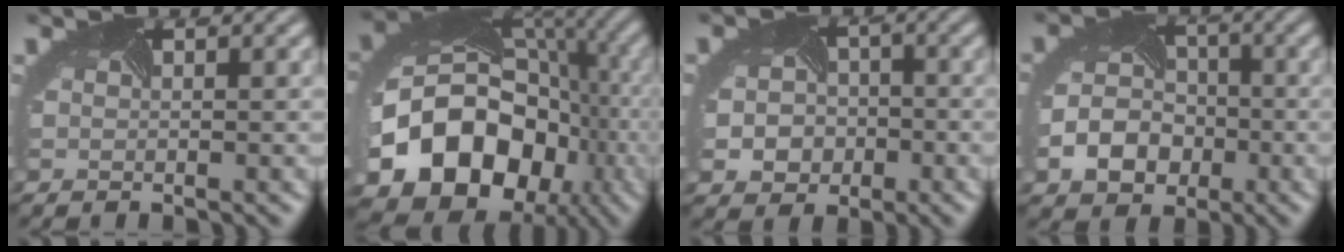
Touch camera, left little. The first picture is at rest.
{"total": 16.2, "force": [-4.9, 13.1, 8.1], "torque": [-0.159, -0.025, -0.076]}
{"total": 3.9, "force": [-1.2, 3.5, 1.3], "torque": [-0.012, -0.003, -0.022]}
{"total": 4.7, "force": [-1.8, 3.9, 1.8], "torque": [-0.044, -0.005, -0.037]}